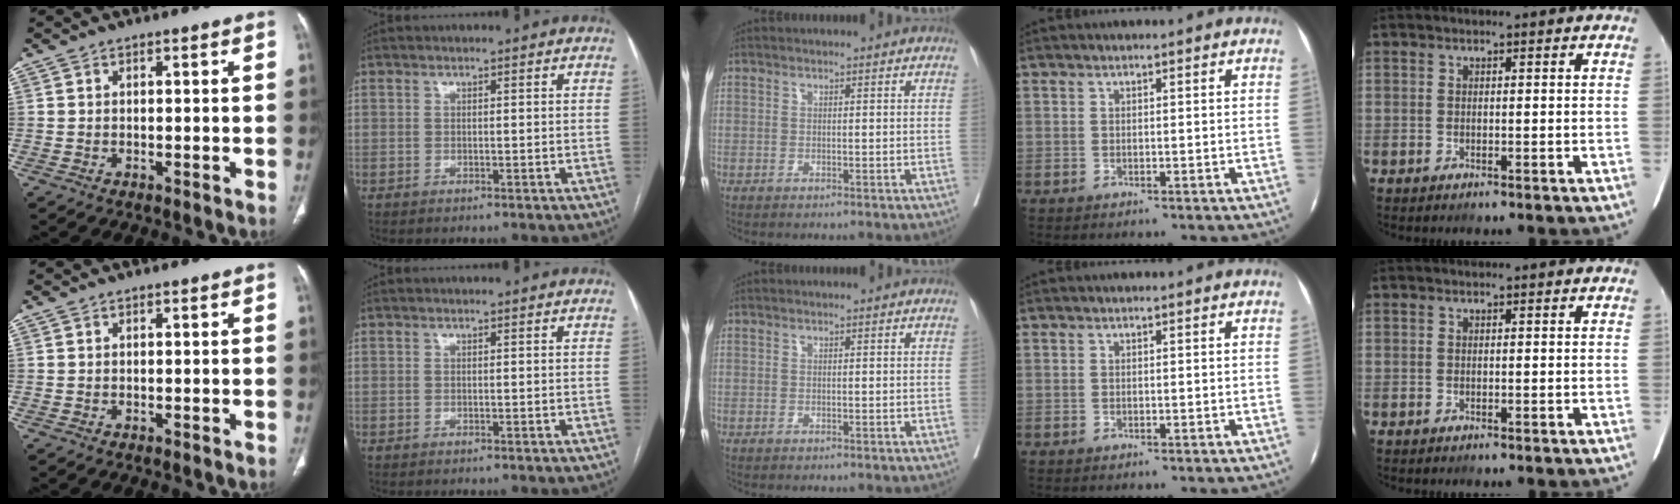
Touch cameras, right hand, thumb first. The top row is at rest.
{}